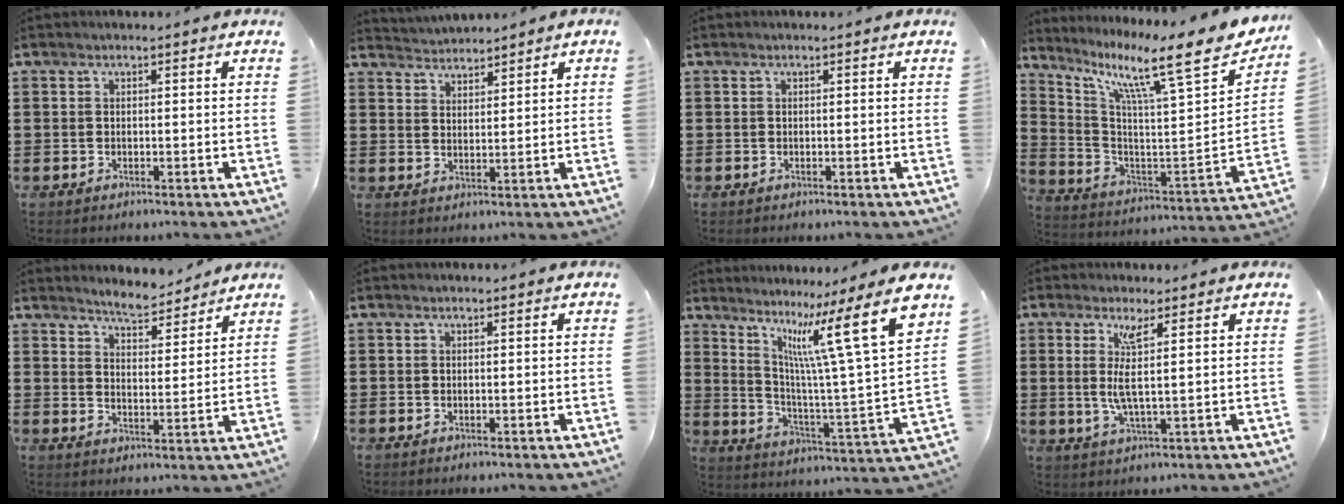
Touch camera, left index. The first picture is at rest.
{"total": 2.8, "force": [2.7, 0.1, -0.5], "torque": [-0.001, -0.008, 0.051]}
{"total": 0.0}
{"total": 12.6, "force": [8.9, 1.3, 8.8], "torque": [-0.170, -0.072, 0.131]}
{"total": 4.2, "force": [4.2, 0.0, 0.3], "torque": [-0.022, -0.024, 0.074]}
{"total": 0.0}
{"total": 14.1, "force": [8.1, 0.4, 11.5], "torque": [-0.210, -0.057, 0.117]}
{"total": 5.2, "force": [1.4, 0.3, 5.0], "torque": [-0.099, -0.007, 0.023]}